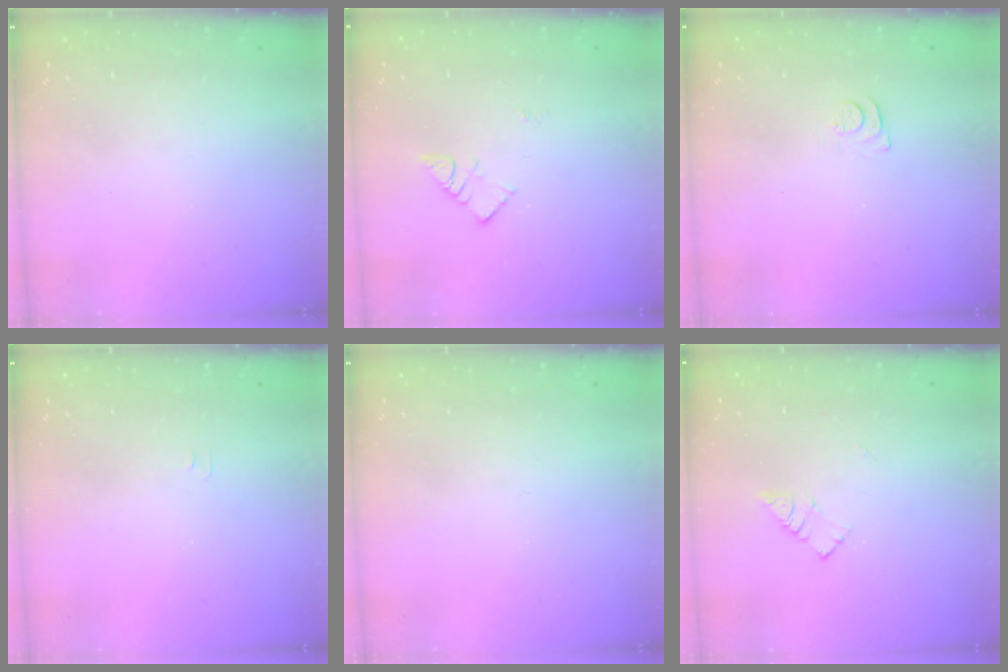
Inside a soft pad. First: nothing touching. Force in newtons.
{"total": 3.8, "press": 3.8, "slide": 0.4}
{"total": 5.6, "press": 5.6, "slide": 0.7}
{"total": 2.9, "press": 2.9, "slide": 0.3}
{"total": 0.0}
{"total": 4.9, "press": 4.9, "slide": 0.7}